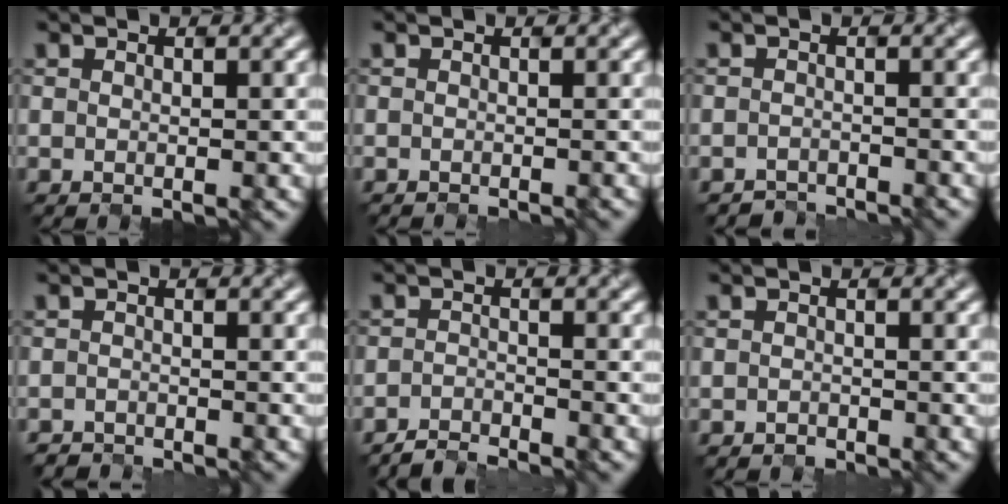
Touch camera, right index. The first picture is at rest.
{"total": 0.0}
{"total": 2.1, "force": [-1.9, -0.2, -0.9], "torque": [0.020, -0.007, -0.036]}
{"total": 1.2, "force": [-1.0, -0.2, -0.6], "torque": [0.014, -0.006, -0.025]}
{"total": 2.1, "force": [-2.1, 0.0, 0.0], "torque": [0.009, -0.003, -0.049]}
{"total": 0.7, "force": [-0.4, -0.1, -0.6], "torque": [0.006, -0.001, -0.010]}